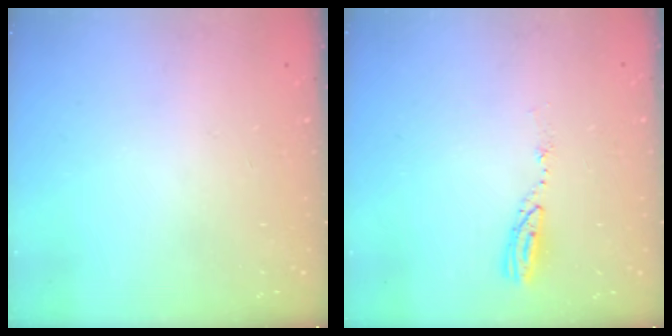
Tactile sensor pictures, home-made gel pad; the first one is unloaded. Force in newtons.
{"total": 5.0, "press": 5.0, "slide": 0.4}